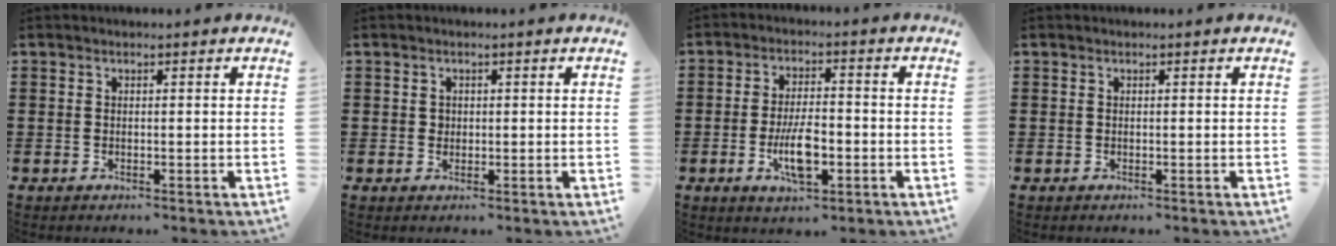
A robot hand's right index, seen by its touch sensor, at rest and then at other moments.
{"total": 1.0, "force": [0.3, 0.9, 0.2], "torque": [-0.007, 0.003, 0.008]}
{"total": 7.2, "force": [-2.2, 2.6, 6.4], "torque": [-0.131, -0.003, -0.043]}
{"total": 0.0}